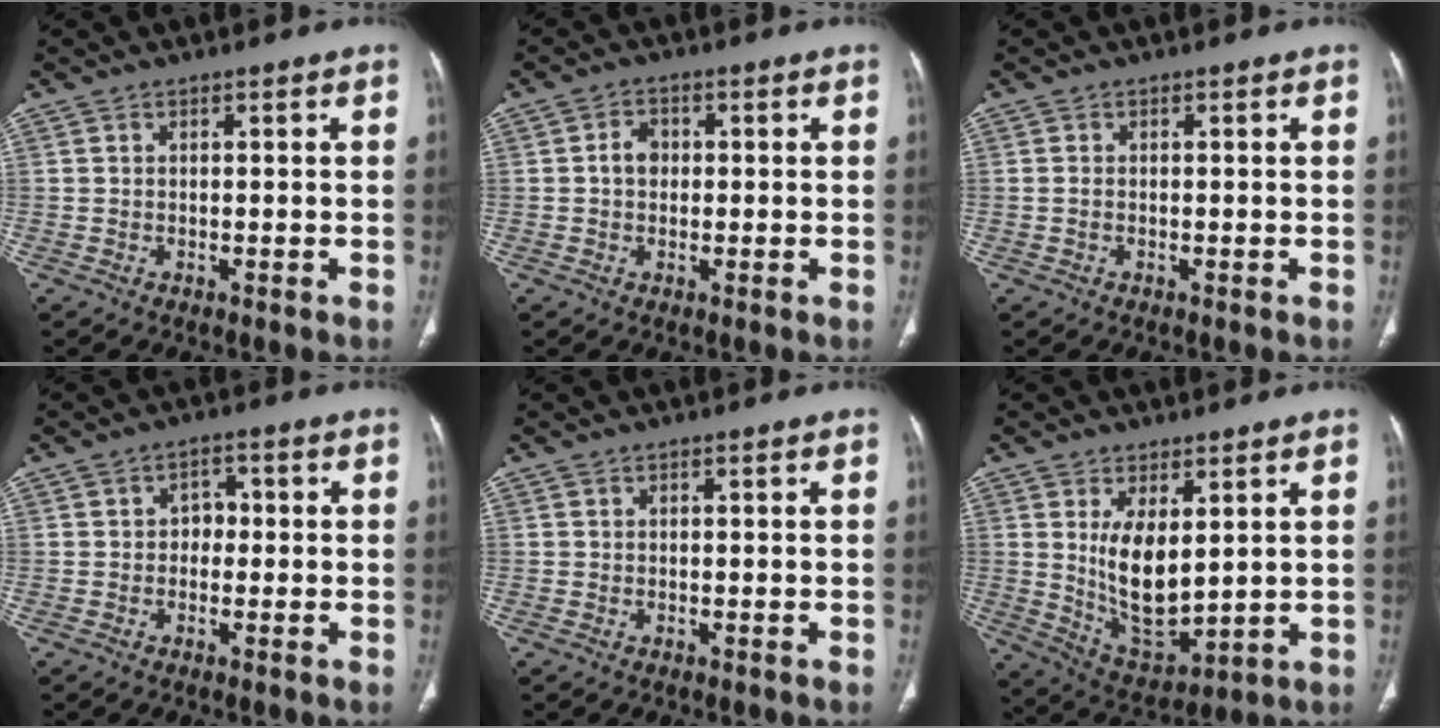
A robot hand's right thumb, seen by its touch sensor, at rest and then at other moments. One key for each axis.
{"total": 3.4, "fx": 0.1, "fy": 2.7, "fz": 2.0, "tx": -0.025, "ty": 0.010, "tz": -0.003}
{"total": 0.8, "fx": -0.2, "fy": 0.5, "fz": 0.6, "tx": -0.015, "ty": 0.000, "tz": -0.002}
{"total": 3.0, "fx": -0.1, "fy": 2.5, "fz": 1.8, "tx": -0.007, "ty": 0.012, "tz": -0.010}
{"total": 0.0}
{"total": 11.3, "fx": 2.5, "fy": 5.4, "fz": 9.6, "tx": -0.149, "ty": -0.033, "tz": 0.065}